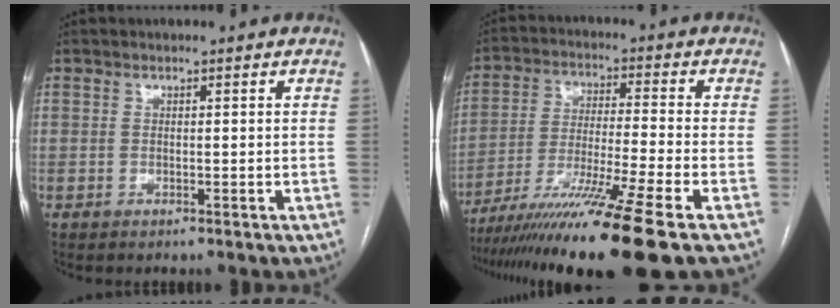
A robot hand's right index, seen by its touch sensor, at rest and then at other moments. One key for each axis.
{"total": 16.9, "fx": -12.2, "fy": -2.4, "fz": 11.5, "tx": -0.197, "ty": -0.044, "tz": -0.210}